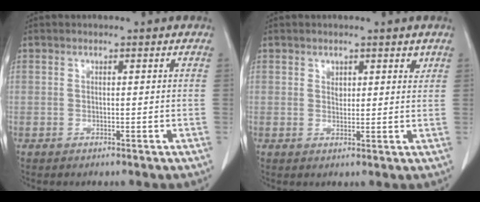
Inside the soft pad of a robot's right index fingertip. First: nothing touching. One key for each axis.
{"total": 2.3, "fx": 1.5, "fy": 1.4, "fz": 1.0, "tx": -0.009, "ty": -0.002, "tz": 0.024}